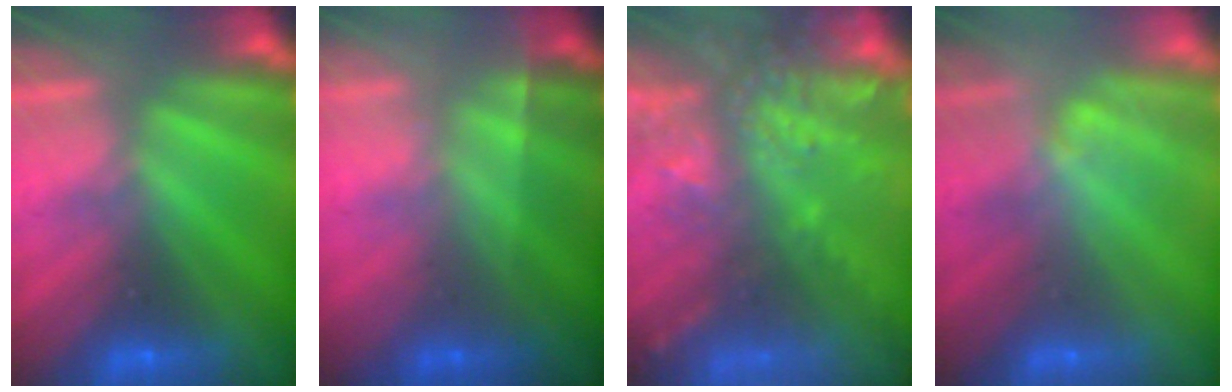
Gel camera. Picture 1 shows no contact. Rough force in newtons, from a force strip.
{"total": 1.8}
{"total": 8.3}
{"total": 1.3}